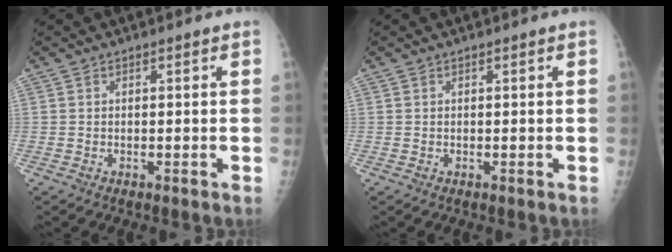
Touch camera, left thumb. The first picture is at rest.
{"total": 0.0}